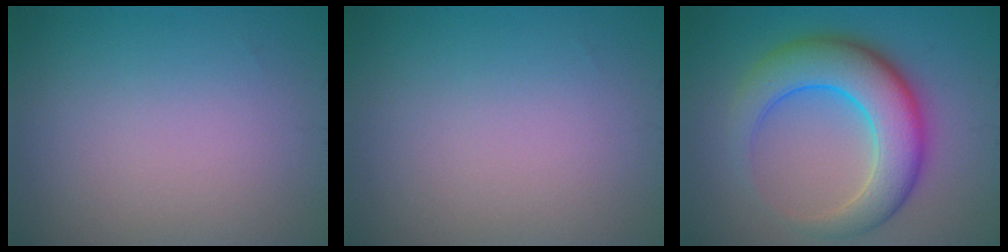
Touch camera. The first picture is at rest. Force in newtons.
{"total": 0.0}
{"total": 7.9, "press": 7.9, "slide": 0.2}